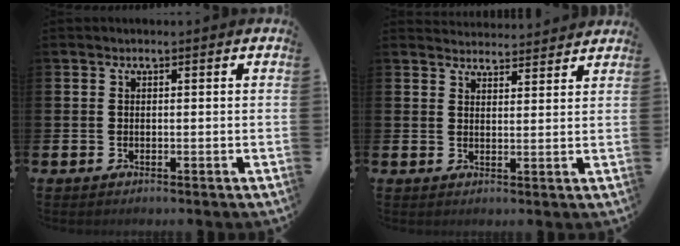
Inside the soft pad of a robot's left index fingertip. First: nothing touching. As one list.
[{"total": 3.4, "force": [3.4, 0.4, -0.2], "torque": [-0.003, -0.019, 0.062]}]